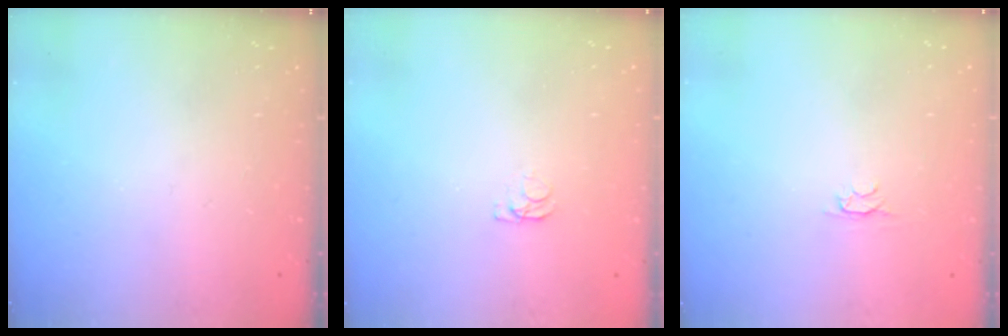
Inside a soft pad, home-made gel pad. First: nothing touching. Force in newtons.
{"total": 1.2, "press": 1.1, "slide": 0.3}
{"total": 2.4, "press": 2.3, "slide": 0.5}